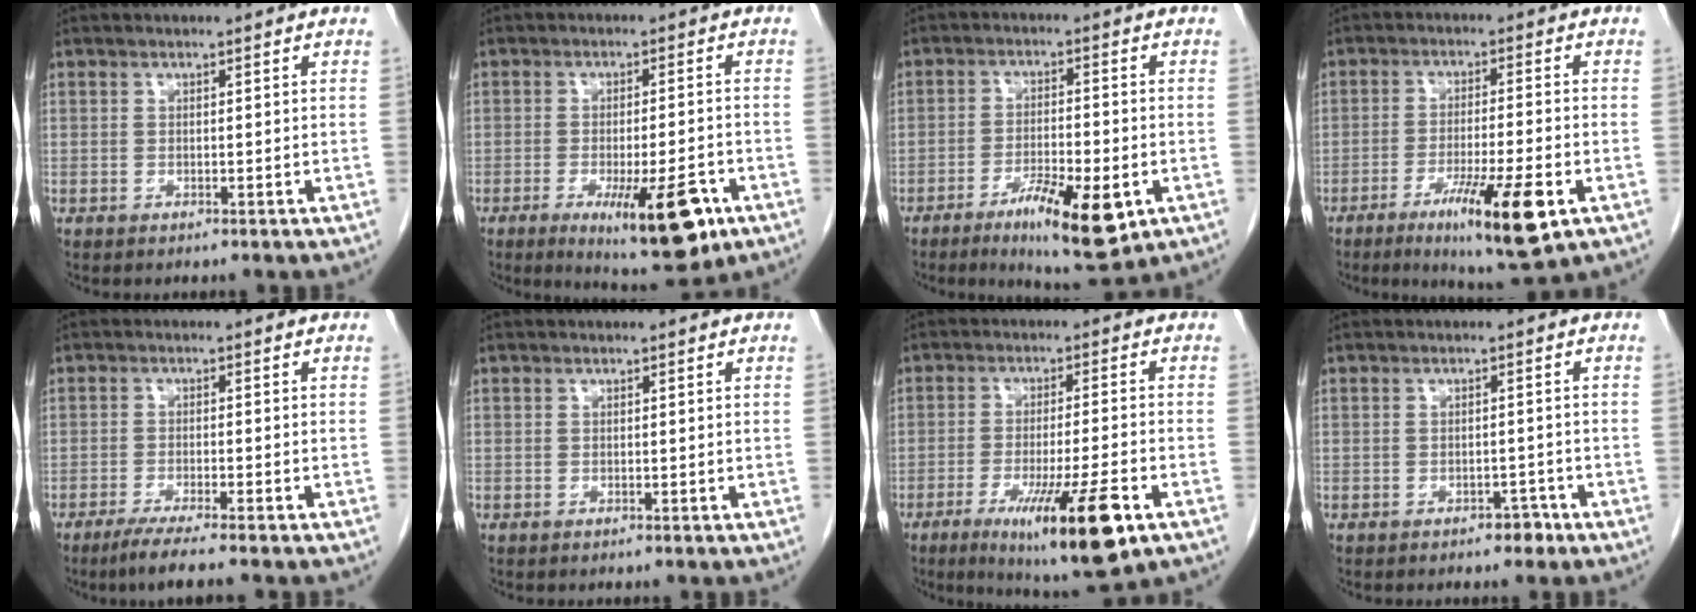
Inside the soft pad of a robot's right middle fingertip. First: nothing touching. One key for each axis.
{"total": 11.9, "fx": -5.7, "fy": 2.4, "fz": 10.1, "tx": -0.143, "ty": -0.019, "tz": -0.075}
{"total": 10.7, "fx": -4.9, "fy": 2.1, "fz": 9.3, "tx": -0.150, "ty": -0.019, "tz": -0.071}
{"total": 11.4, "fx": -5.3, "fy": 0.9, "fz": 10.1, "tx": -0.164, "ty": -0.026, "tz": -0.081}
{"total": 5.4, "fx": -4.2, "fy": -0.5, "fz": 3.4, "tx": -0.056, "ty": -0.014, "tz": -0.072}
{"total": 0.0}
{"total": 13.3, "fx": -6.4, "fy": 0.9, "fz": 11.6, "tx": -0.181, "ty": -0.034, "tz": -0.094}
{"total": 1.8, "fx": -1.3, "fy": 1.0, "fz": 0.8, "tx": -0.010, "ty": 0.003, "tz": -0.014}